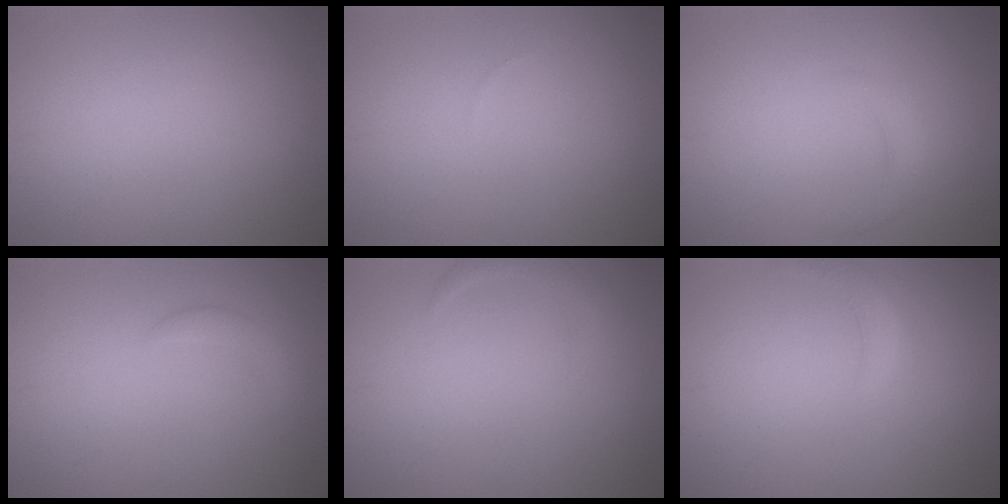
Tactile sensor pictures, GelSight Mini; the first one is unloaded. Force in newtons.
{"total": 0.0}
{"total": 1.3, "press": 1.3, "slide": 0.0}
{"total": 1.4, "press": 1.4, "slide": 0.1}
{"total": 1.3, "press": 1.3, "slide": 0.1}
{"total": 1.6, "press": 1.6, "slide": 0.3}